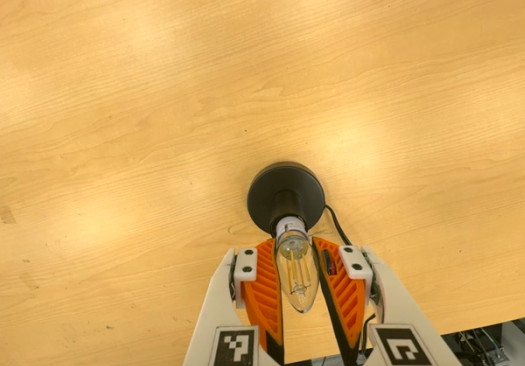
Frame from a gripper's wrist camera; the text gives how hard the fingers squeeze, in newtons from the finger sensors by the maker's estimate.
{"total": 11.7, "left": 11.4, "right": 12.0}